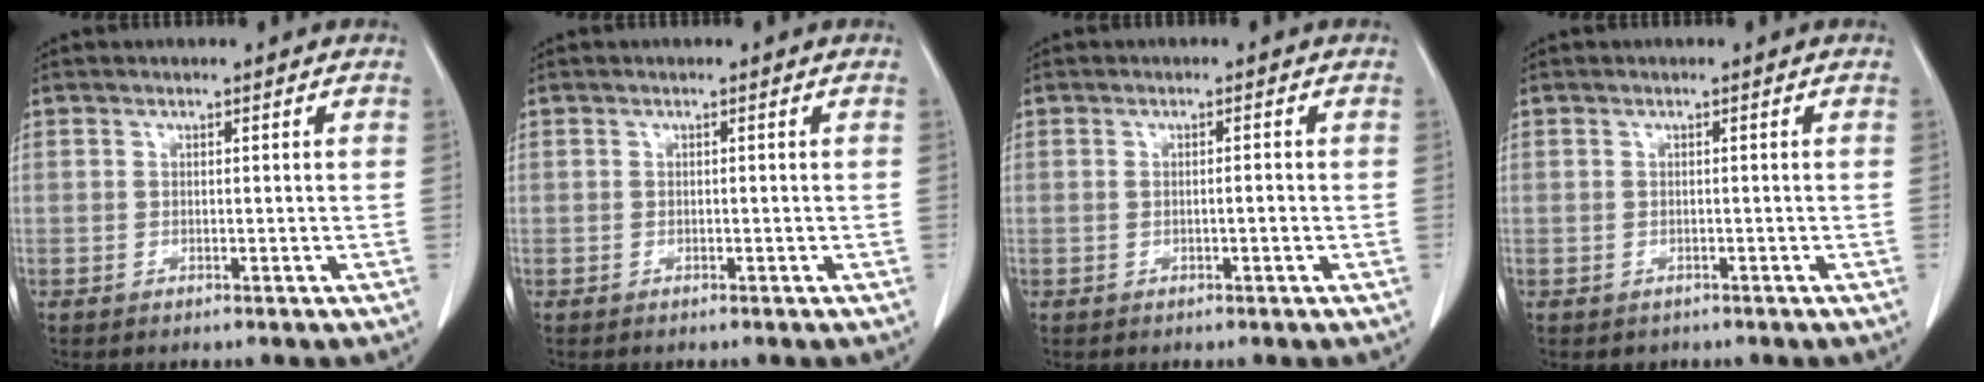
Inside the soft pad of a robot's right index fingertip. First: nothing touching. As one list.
[{"total": 0.0}, {"total": 1.1, "force": [-0.1, 0.1, 1.1], "torque": [-0.018, 0.003, 0.003]}, {"total": 1.0, "force": [-0.4, 0.9, 0.0], "torque": [-0.004, 0.004, -0.002]}]